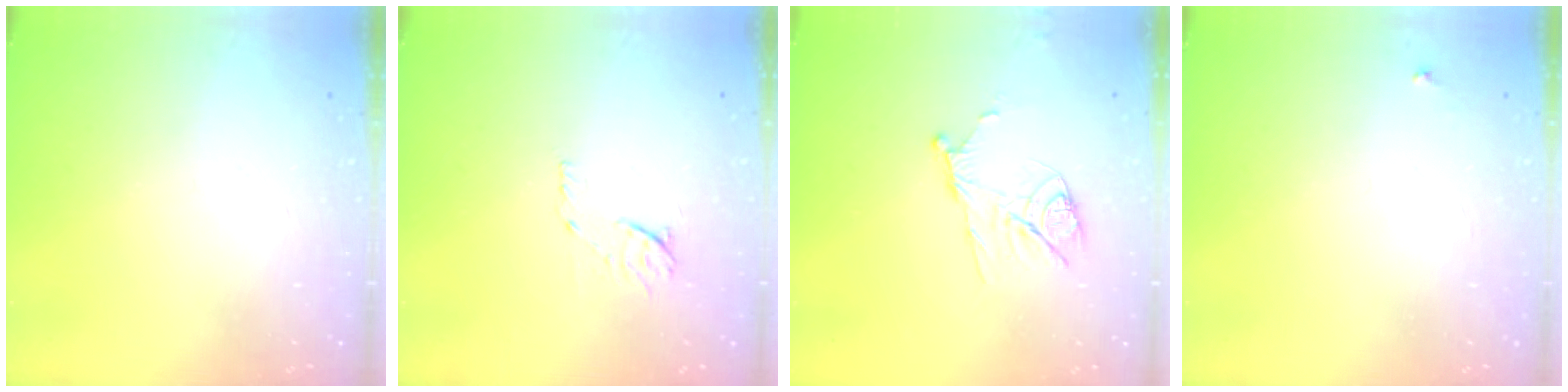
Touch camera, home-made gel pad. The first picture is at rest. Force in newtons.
{"total": 5.7, "press": 5.6, "slide": 0.8}
{"total": 10.9, "press": 10.9, "slide": 0.4}
{"total": 2.2, "press": 2.2, "slide": 0.1}